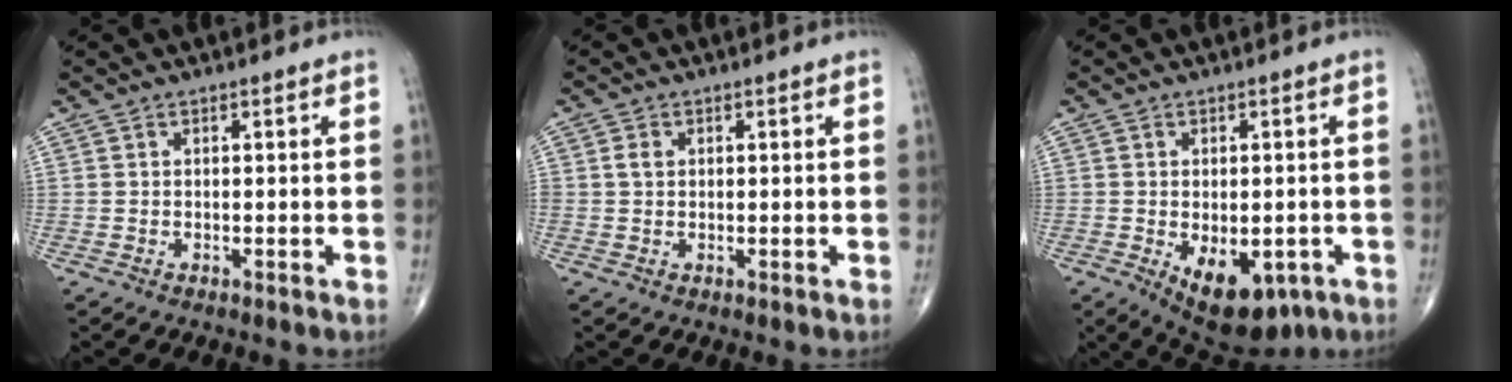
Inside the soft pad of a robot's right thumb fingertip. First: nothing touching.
{"total": 1.7, "force": [0.3, 1.3, 1.1], "torque": [-0.019, 0.003, 0.007]}
{"total": 12.1, "force": [-4.4, 6.7, 9.0], "torque": [-0.118, -0.003, -0.047]}